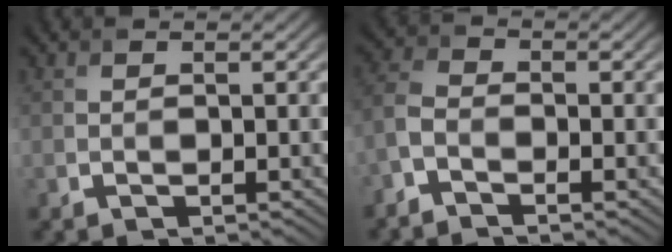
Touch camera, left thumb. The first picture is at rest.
{"total": 3.5, "force": [-2.6, 1.5, 1.9], "torque": [-0.050, 0.004, -0.067]}